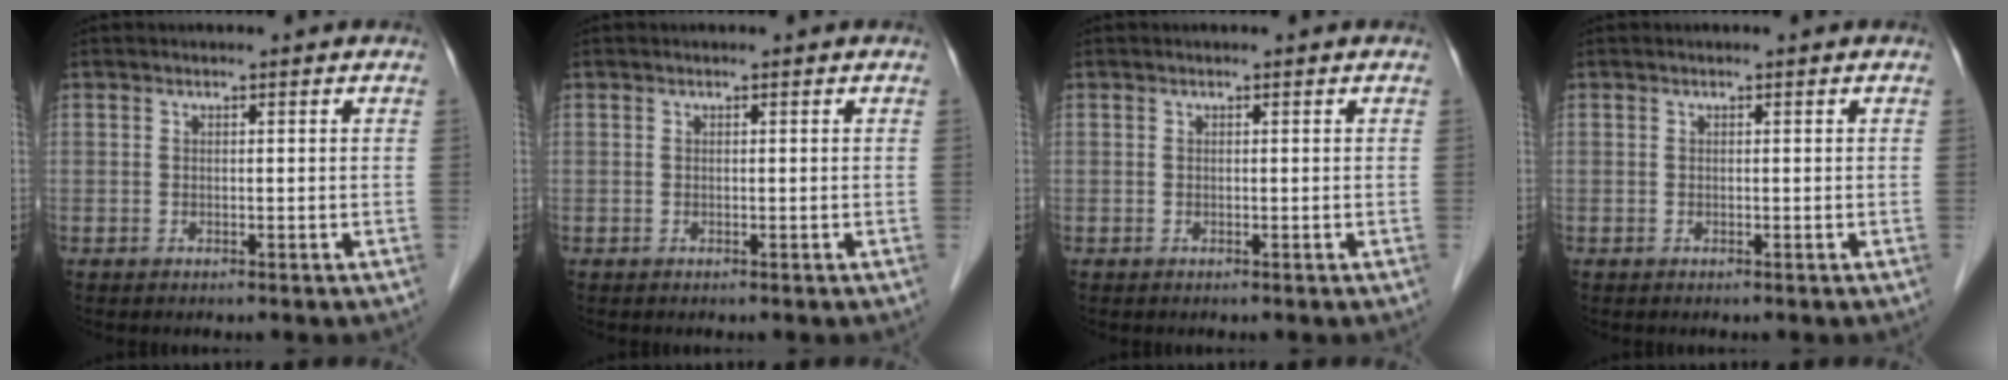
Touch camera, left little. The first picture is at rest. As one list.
[{"total": 0.0}, {"total": 0.0}, {"total": 0.0}]